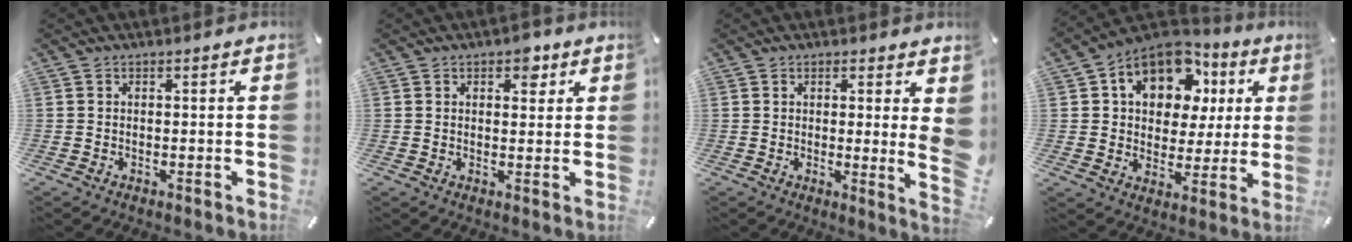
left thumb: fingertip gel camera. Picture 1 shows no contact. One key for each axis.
{"total": 4.2, "fx": 2.2, "fy": 2.7, "fz": 2.3, "tx": -0.013, "ty": -0.007, "tz": 0.029}
{"total": 6.0, "fx": 1.6, "fy": 0.2, "fz": 5.8, "tx": -0.078, "ty": -0.032, "tz": 0.026}
{"total": 14.2, "fx": 6.4, "fy": 10.5, "fz": 7.1, "tx": -0.118, "ty": -0.022, "tz": 0.118}